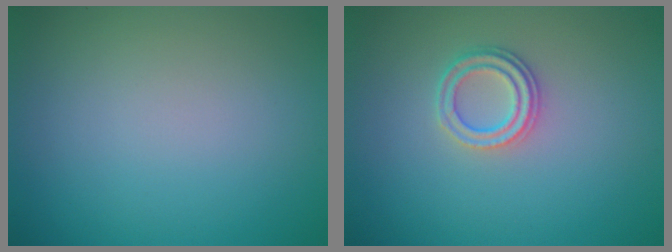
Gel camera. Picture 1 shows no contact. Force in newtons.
{"total": 2.3, "press": 2.1, "slide": 1.0}